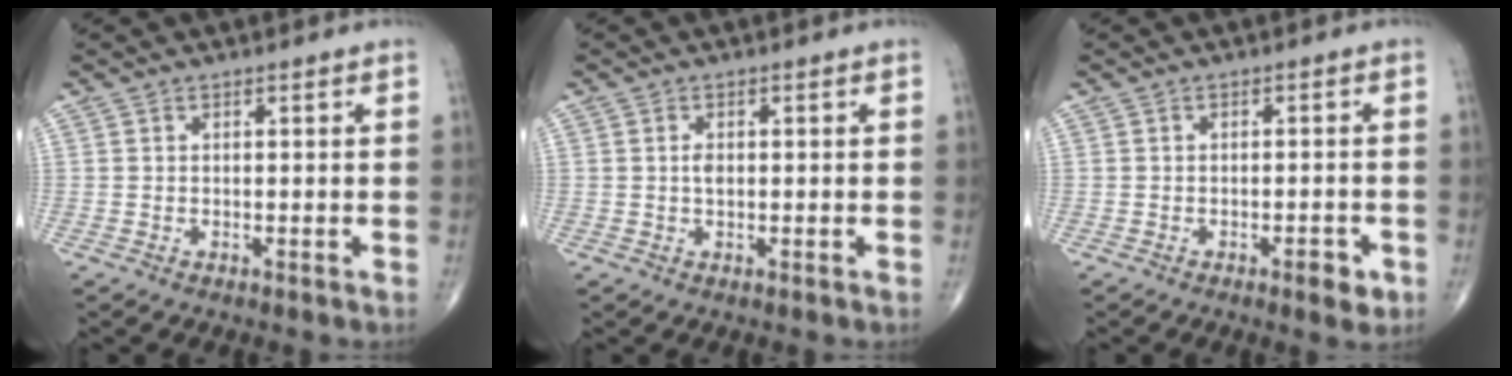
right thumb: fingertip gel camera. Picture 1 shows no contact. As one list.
[{"total": 1.5, "force": [0.1, 0.9, 1.2], "torque": [-0.021, 0.001, -0.001]}, {"total": 3.4, "force": [-1.7, 1.2, 2.7], "torque": [-0.029, 0.004, -0.021]}]